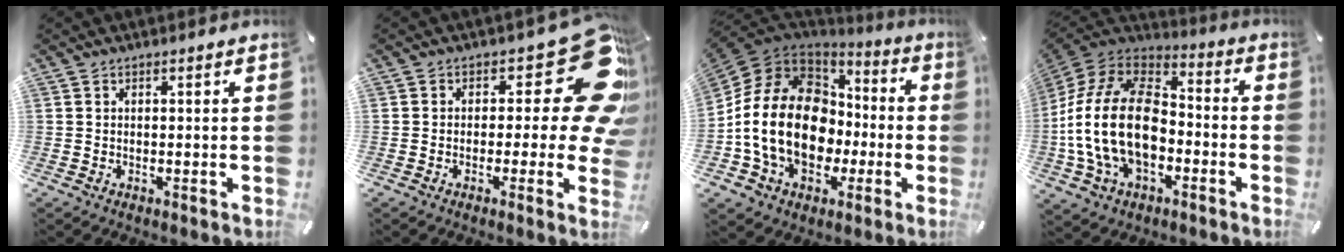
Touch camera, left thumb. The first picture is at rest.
{"total": 19.0, "force": [6.8, 8.6, 15.5], "torque": [-0.190, -0.046, 0.117]}
{"total": 21.2, "force": [-2.5, 15.6, 14.0], "torque": [-0.321, 0.008, -0.041]}
{"total": 23.0, "force": [-4.5, 15.5, 16.4], "torque": [-0.347, 0.030, -0.076]}